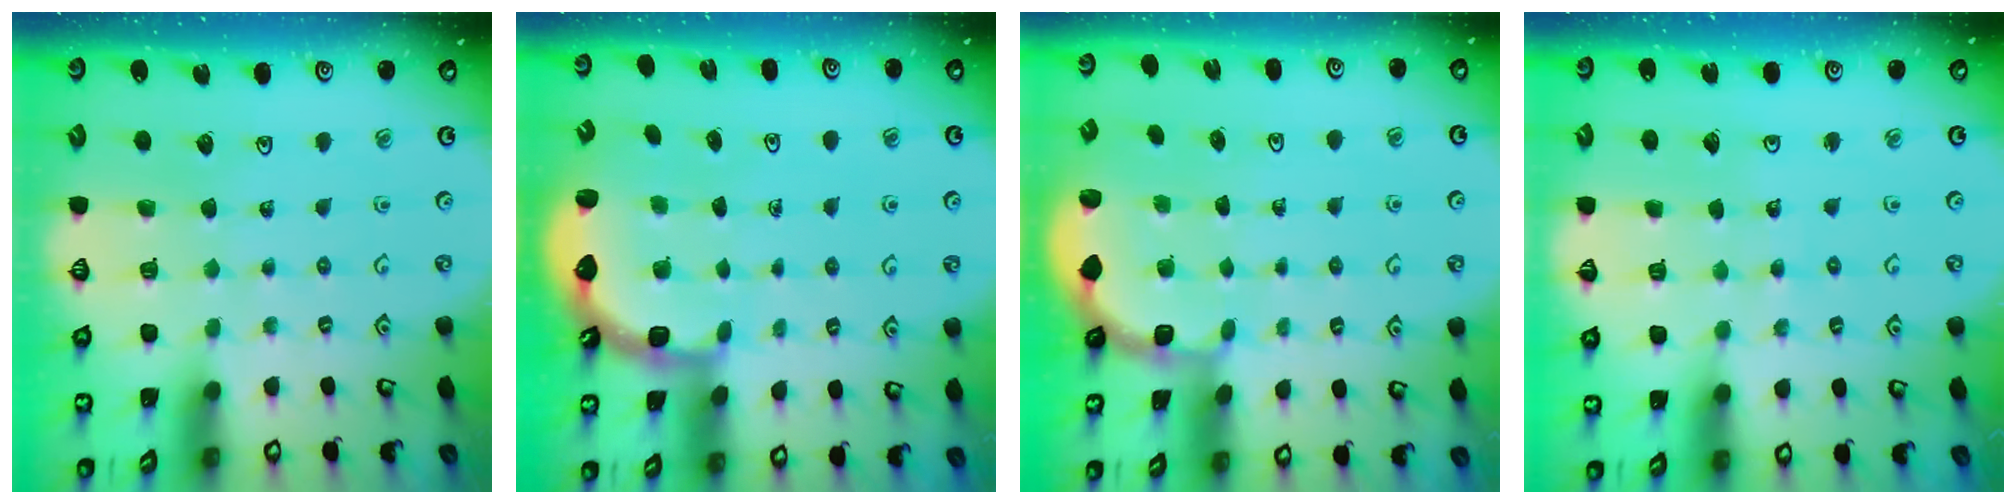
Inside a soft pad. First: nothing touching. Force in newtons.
{"total": 2.5, "press": 2.1, "slide": 1.3}
{"total": 1.9, "press": 1.8, "slide": 0.7}
{"total": 4.9, "press": 4.9, "slide": 0.6}